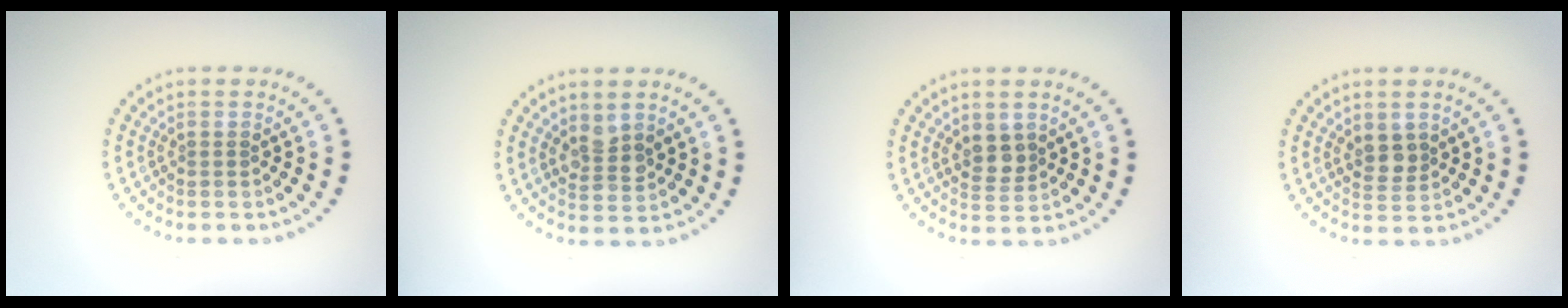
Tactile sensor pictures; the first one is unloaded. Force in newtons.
{"total": 2.4, "press": 2.2, "slide": 0.8}
{"total": 2.0, "press": 1.8, "slide": 0.8}
{"total": 1.9, "press": 1.8, "slide": 0.7}